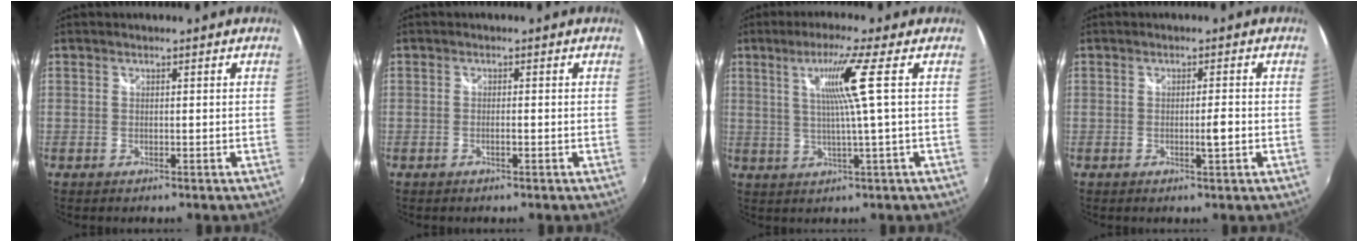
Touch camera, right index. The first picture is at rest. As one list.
[{"total": 0.7, "force": [-0.3, -0.1, 0.7], "torque": [-0.014, 0.005, -0.004]}, {"total": 7.6, "force": [1.9, -2.1, 7.1], "torque": [-0.119, 0.000, 0.035]}, {"total": 2.3, "force": [-0.6, -0.1, 2.2], "torque": [-0.036, 0.001, -0.008]}]